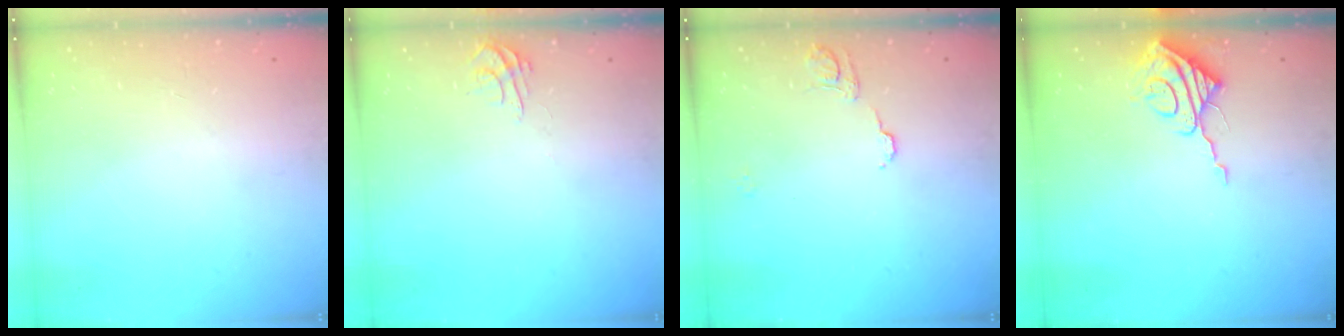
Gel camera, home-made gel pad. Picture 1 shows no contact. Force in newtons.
{"total": 3.9, "press": 3.8, "slide": 0.4}
{"total": 6.2, "press": 6.2, "slide": 0.4}
{"total": 8.3, "press": 8.3, "slide": 0.4}